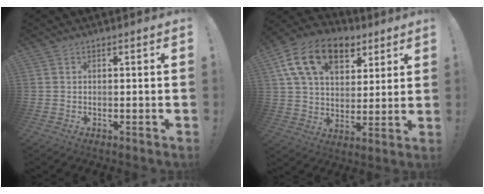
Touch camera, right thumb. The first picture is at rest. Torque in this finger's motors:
{"motor_torque": [0.17, 2.03, 0.61, 0.69, 0.16]}